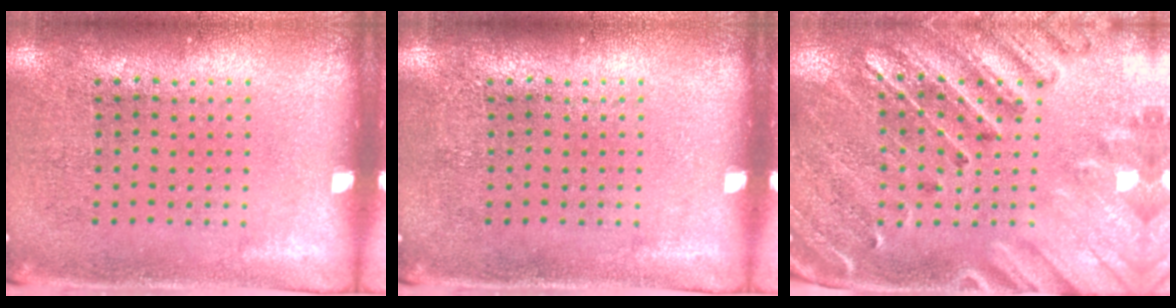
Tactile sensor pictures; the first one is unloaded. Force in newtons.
{"total": 0.0}
{"total": 2.9, "press": 2.7, "slide": 0.9}